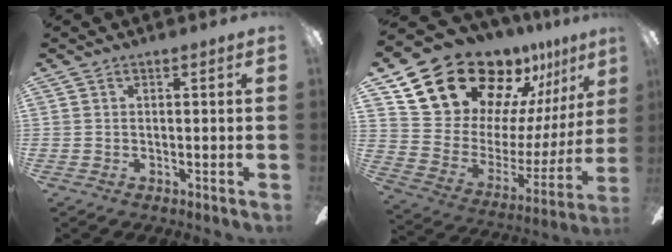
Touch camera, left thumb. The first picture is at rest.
{"total": 21.7, "force": [17.5, 10.7, 7.2], "torque": [-0.132, -0.133, 0.332]}